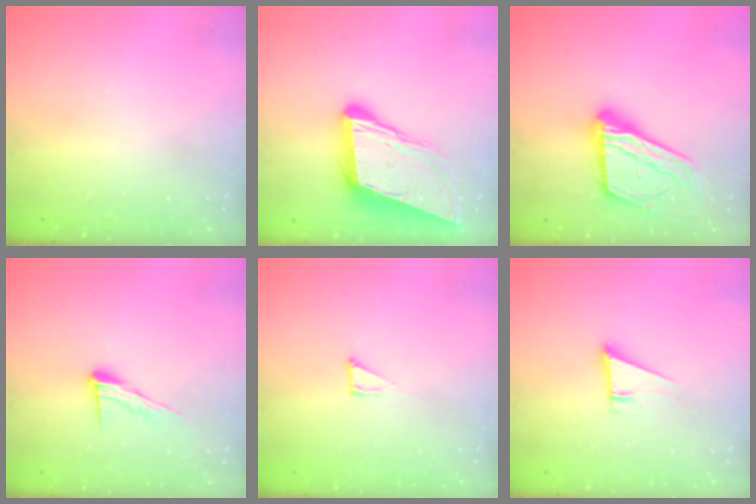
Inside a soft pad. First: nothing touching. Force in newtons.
{"total": 12.0, "press": 11.5, "slide": 3.7}
{"total": 17.9, "press": 17.8, "slide": 1.5}
{"total": 10.7, "press": 10.6, "slide": 1.3}
{"total": 2.1, "press": 2.1, "slide": 0.1}
{"total": 3.7, "press": 3.7, "slide": 0.2}